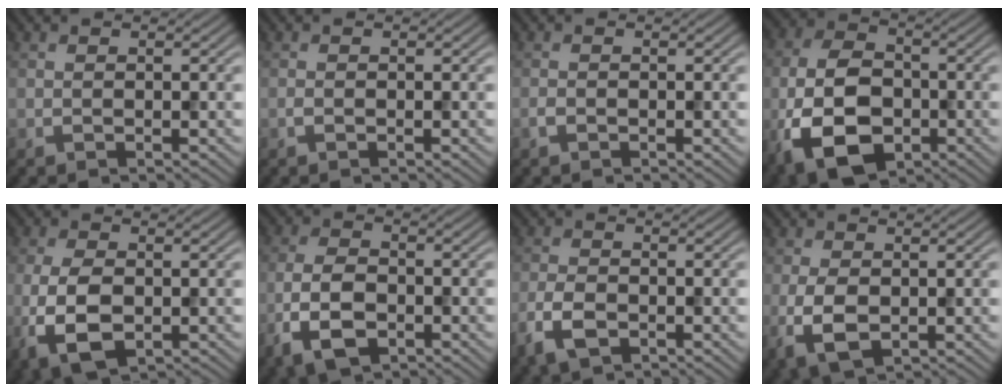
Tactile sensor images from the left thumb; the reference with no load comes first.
{"total": 0.5, "force": [-0.3, 0.2, 0.4], "torque": [-0.008, 0.000, -0.006]}
{"total": 0.7, "force": [-0.5, 0.3, 0.4], "torque": [-0.010, 0.001, -0.010]}
{"total": 12.8, "force": [-4.7, 7.9, 8.9], "torque": [-0.213, -0.026, -0.092]}
{"total": 7.2, "force": [-1.8, 4.0, 5.6], "torque": [-0.135, -0.013, -0.037]}
{"total": 6.8, "force": [-3.0, 3.7, 4.9], "torque": [-0.114, -0.009, -0.066]}
{"total": 4.6, "force": [-2.3, 2.4, 3.1], "torque": [-0.072, -0.008, -0.052]}
{"total": 5.0, "force": [-0.8, 3.0, 3.9], "torque": [-0.099, -0.013, -0.011]}